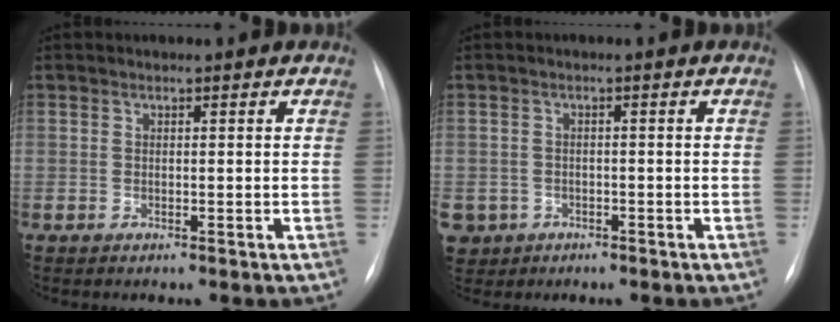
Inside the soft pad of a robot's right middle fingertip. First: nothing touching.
{"total": 6.0, "force": [-2.9, 5.1, 1.0], "torque": [-0.030, 0.005, -0.042]}